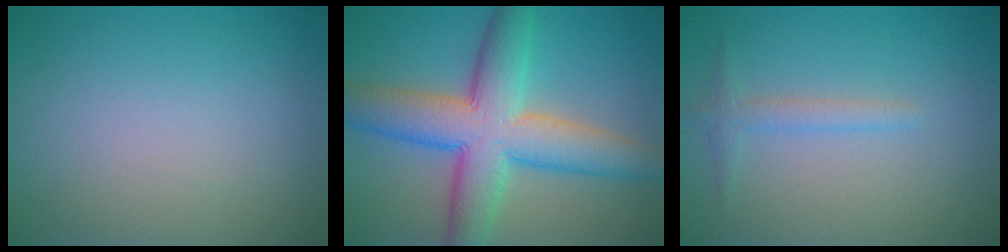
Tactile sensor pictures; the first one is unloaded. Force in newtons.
{"total": 9.8, "press": 9.8, "slide": 0.4}
{"total": 1.6, "press": 1.6, "slide": 0.1}